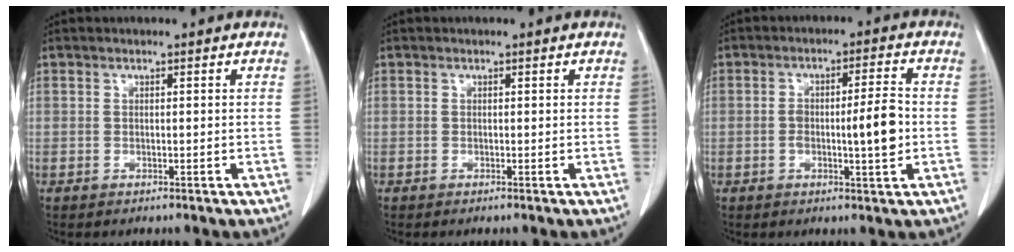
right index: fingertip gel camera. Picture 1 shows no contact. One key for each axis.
{"total": 0.0}
{"total": 6.7, "fx": -0.9, "fy": 0.9, "fz": 6.6, "tx": -0.109, "ty": 0.005, "tz": -0.016}